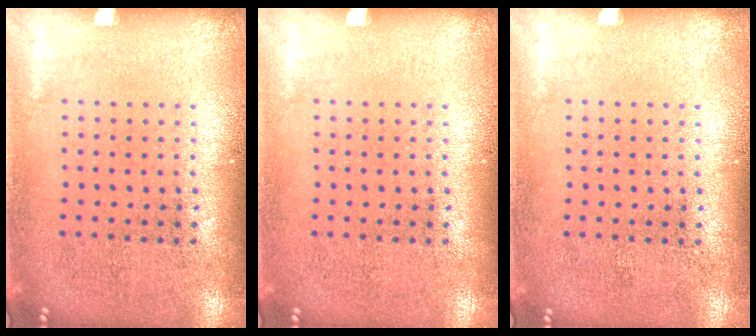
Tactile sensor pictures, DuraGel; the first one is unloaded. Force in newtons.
{"total": 0.0}
{"total": 0.0}